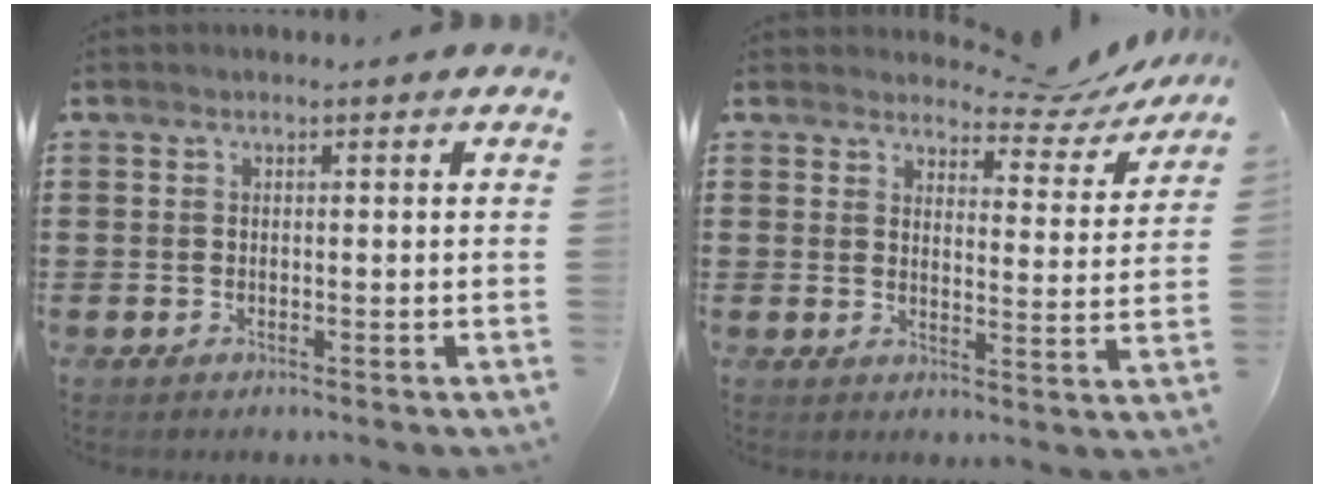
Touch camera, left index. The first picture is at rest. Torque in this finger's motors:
{"motor_torque": [0.02, 0.02, 0.05, -0.02]}